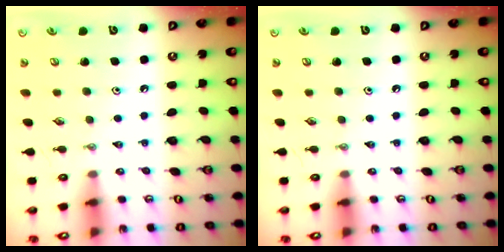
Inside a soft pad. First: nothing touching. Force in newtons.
{"total": 0.0}